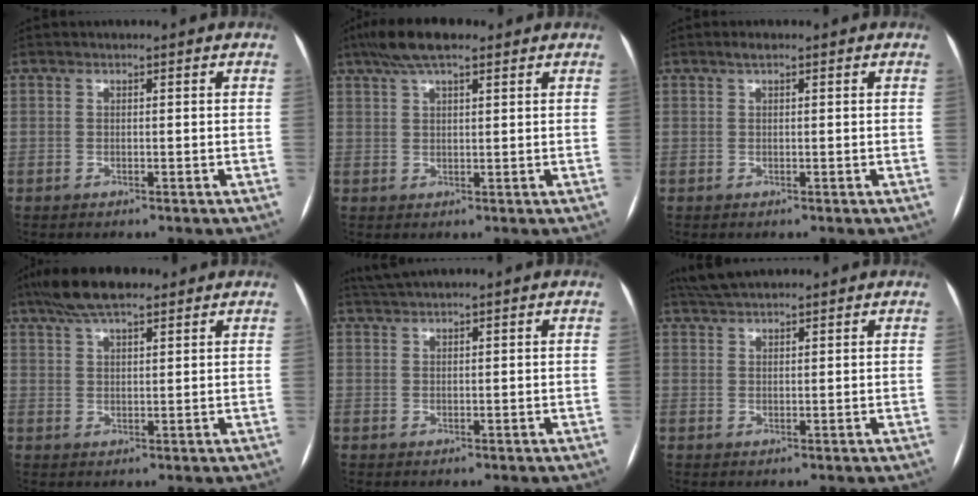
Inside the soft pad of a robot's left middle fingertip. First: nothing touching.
{"total": 7.4, "force": [5.2, 1.9, 4.9], "torque": [-0.093, 0.032, 0.088]}
{"total": 0.9, "force": [0.6, 0.2, 0.7], "torque": [-0.013, 0.007, 0.011]}
{"total": 8.4, "force": [6.3, 2.2, 5.0], "torque": [-0.092, 0.030, 0.108]}
{"total": 3.2, "force": [2.9, -0.5, 1.3], "torque": [-0.020, 0.027, 0.056]}
{"total": 5.9, "force": [5.2, 1.0, 2.7], "torque": [-0.049, 0.036, 0.095]}